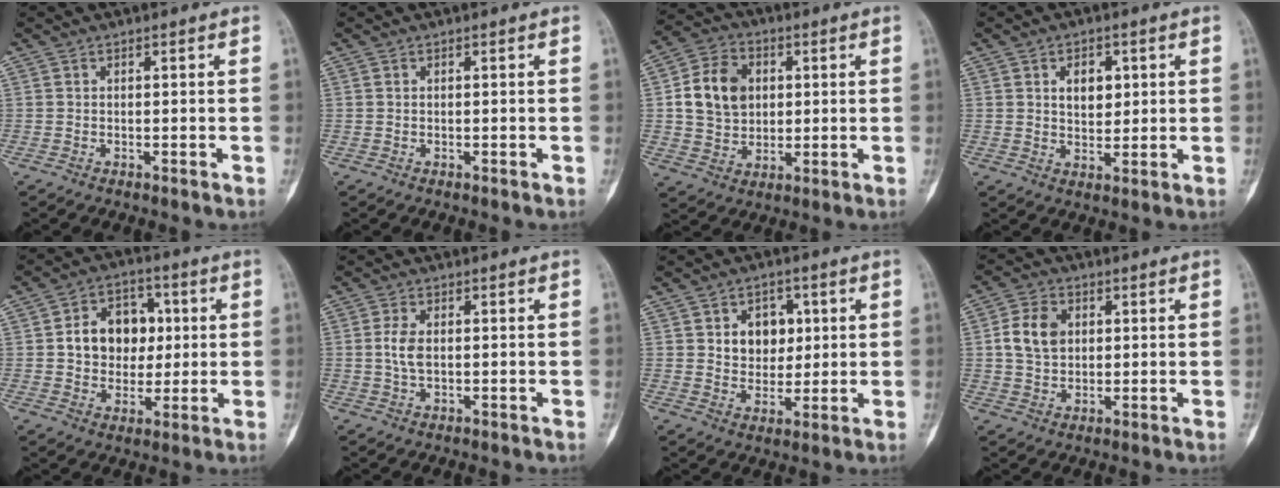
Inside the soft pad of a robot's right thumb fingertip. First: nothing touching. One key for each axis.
{"total": 0.0}
{"total": 11.7, "fx": 1.9, "fy": 9.4, "fz": 6.8, "tx": -0.095, "ty": 0.003, "tz": 0.033}
{"total": 5.4, "fx": 1.6, "fy": 3.6, "fz": 3.7, "tx": -0.031, "ty": -0.007, "tz": 0.028}
{"total": 12.1, "fx": 1.4, "fy": 9.4, "fz": 7.4, "tx": -0.069, "ty": 0.011, "tz": 0.022}
{"total": 3.6, "fx": 0.2, "fy": 2.0, "fz": 3.0, "tx": -0.065, "ty": 0.004, "tz": 0.002}
{"total": 8.1, "fx": 2.0, "fy": 6.3, "fz": 4.6, "tx": -0.027, "ty": -0.006, "tz": 0.035}
{"total": 7.7, "fx": 1.4, "fy": 5.8, "fz": 4.8, "tx": -0.075, "ty": 0.002, "tz": 0.024}